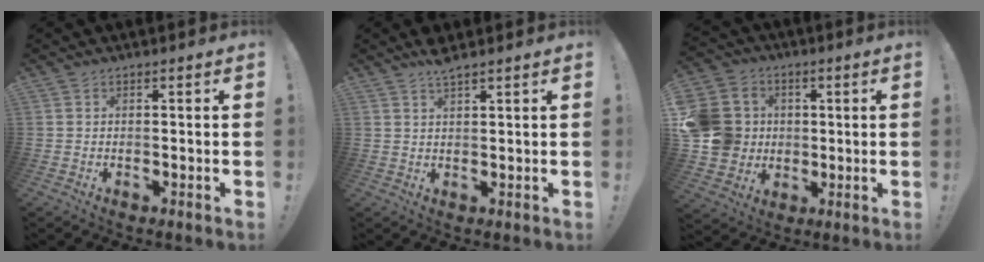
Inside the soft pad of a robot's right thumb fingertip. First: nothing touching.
{"total": 3.3, "force": [2.9, 0.2, 1.7], "torque": [-0.022, -0.019, 0.048]}
{"total": 15.2, "force": [0.8, 14.0, 5.9], "torque": [-0.102, 0.008, 0.029]}